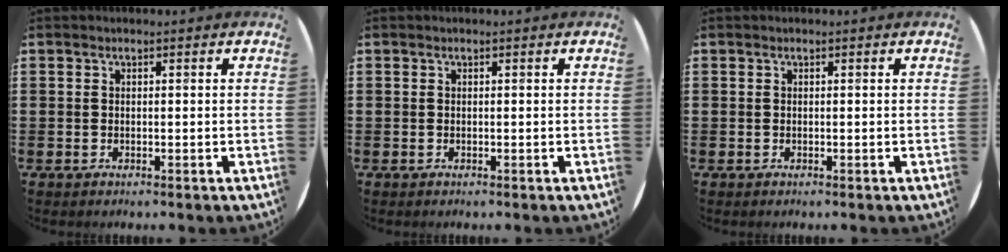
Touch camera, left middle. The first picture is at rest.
{"total": 0.0}
{"total": 0.0}